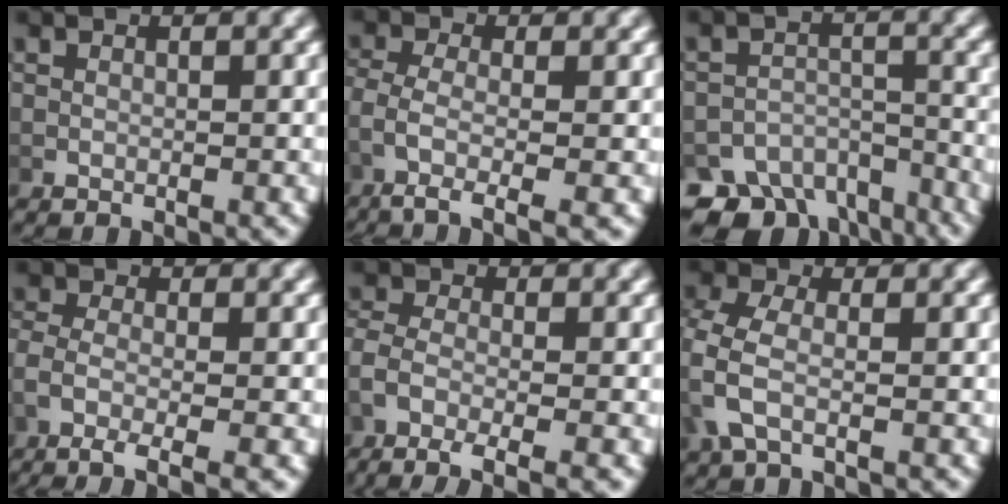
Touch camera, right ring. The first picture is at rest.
{"total": 5.4, "force": [-2.0, 2.1, 4.6], "torque": [-0.106, -0.029, -0.014]}
{"total": 8.3, "force": [-6.2, 4.3, 3.3], "torque": [-0.043, -0.023, -0.102]}
{"total": 6.1, "force": [-2.5, 2.6, 5.0], "torque": [-0.107, -0.029, -0.021]}
{"total": 6.8, "force": [-3.3, 3.2, 4.9], "torque": [-0.101, -0.028, -0.035]}
{"total": 3.0, "force": [0.0, 1.7, 2.5], "torque": [-0.083, -0.015, 0.006]}